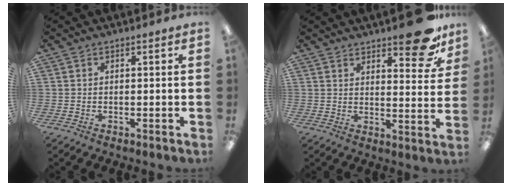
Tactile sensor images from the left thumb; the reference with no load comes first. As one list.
[{"total": 13.0, "force": [9.4, 5.0, 7.5], "torque": [-0.079, -0.059, 0.157]}]